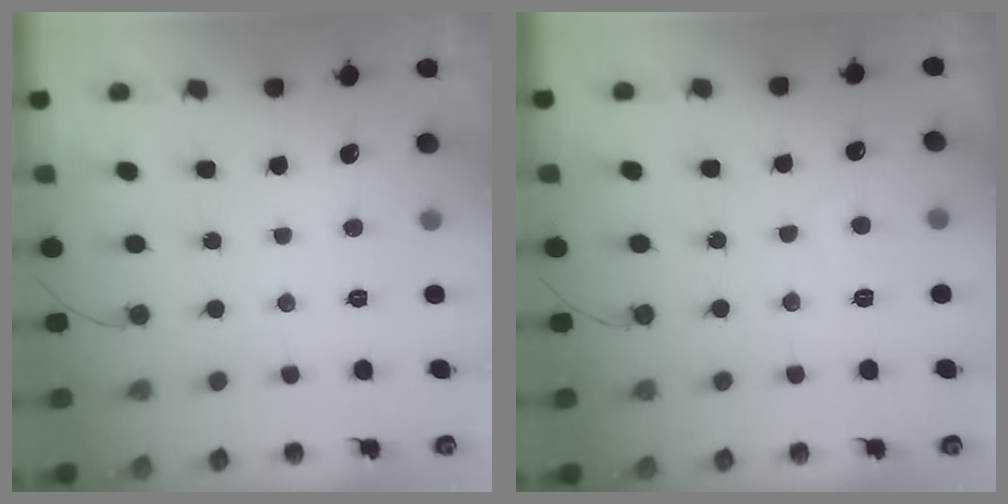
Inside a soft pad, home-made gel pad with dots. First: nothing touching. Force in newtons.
{"total": 3.4, "press": 3.3, "slide": 0.4}